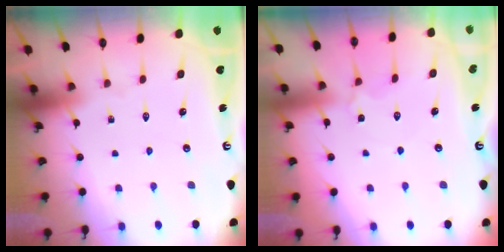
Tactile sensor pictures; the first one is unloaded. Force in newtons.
{"total": 3.8, "press": 3.7, "slide": 0.6}